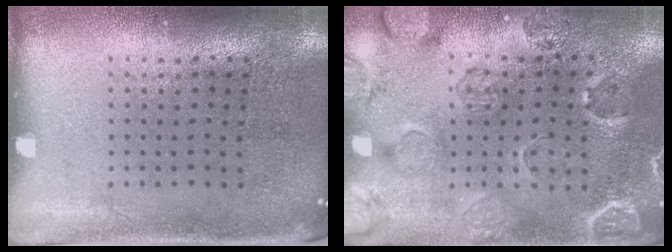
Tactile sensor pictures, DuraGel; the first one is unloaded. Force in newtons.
{"total": 2.6, "press": 2.1, "slide": 1.5}